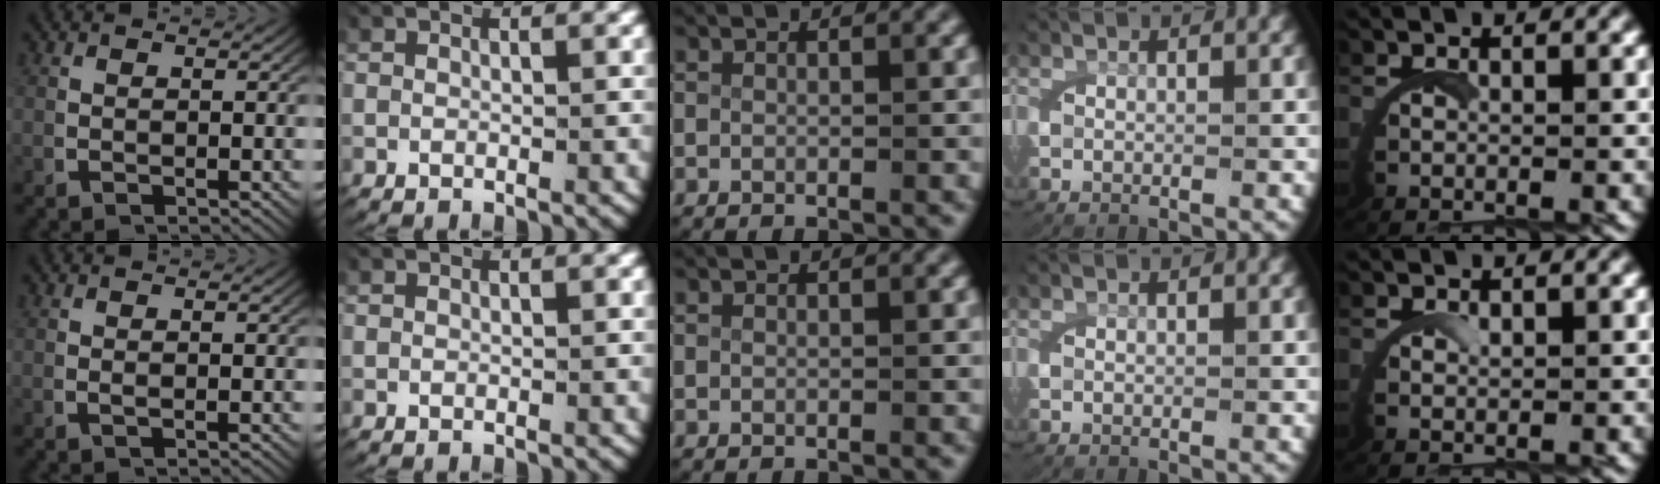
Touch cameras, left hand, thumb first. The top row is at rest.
{"thumb": {"total": 0.5, "force": [0.2, 0.1, 0.5], "torque": [-0.017, -0.003, 0.007]}, "little": {"total": 1.0, "force": [1.0, -0.4, 0.1], "torque": [-0.004, -0.002, 0.020]}}